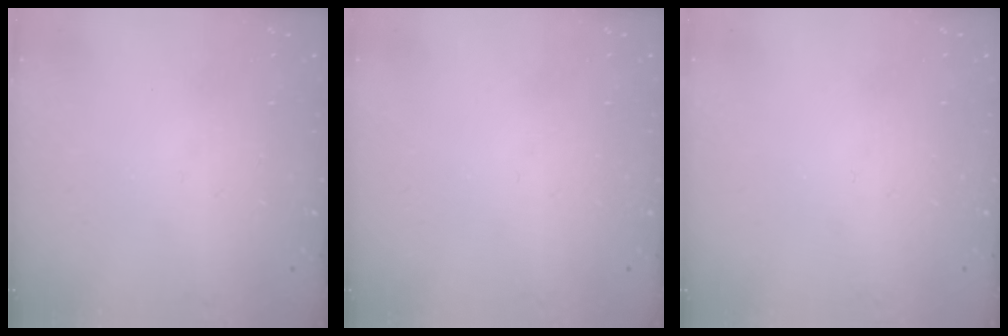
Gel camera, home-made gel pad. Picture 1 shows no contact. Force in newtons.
{"total": 0.0}
{"total": 0.0}